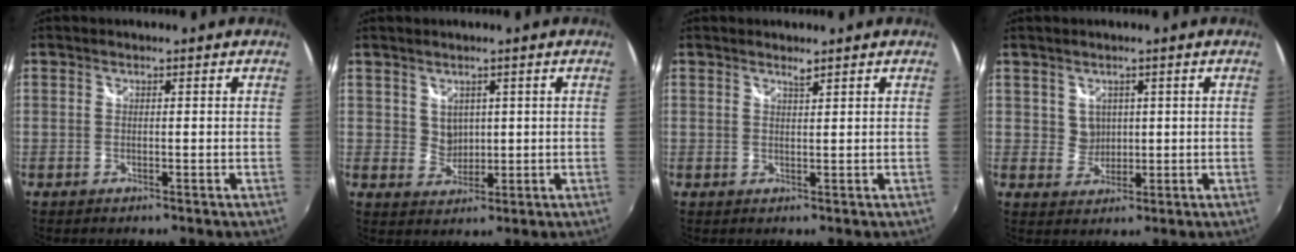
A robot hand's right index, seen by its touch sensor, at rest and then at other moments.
{"total": 3.2, "force": [1.5, 2.7, 0.8], "torque": [-0.009, 0.001, 0.031]}
{"total": 1.0, "force": [0.9, -0.1, 0.5], "torque": [-0.005, 0.000, 0.016]}
{"total": 3.1, "force": [1.2, 2.8, 0.4], "torque": [-0.002, 0.005, 0.025]}